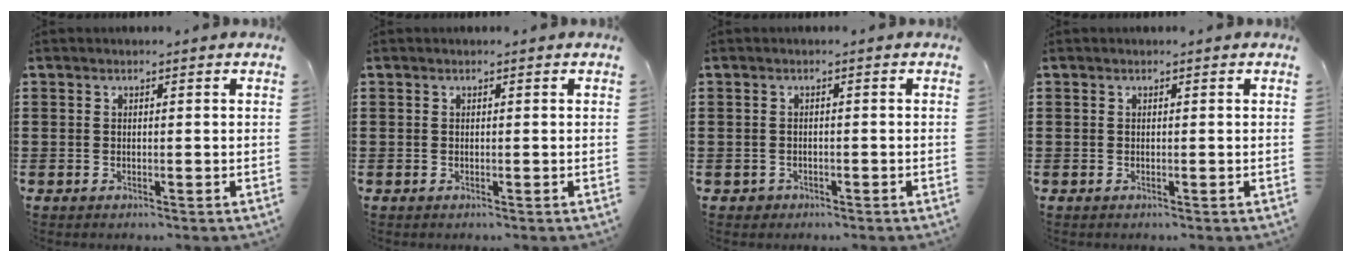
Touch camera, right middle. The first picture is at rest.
{"total": 0.0}
{"total": 0.7, "force": [-0.5, 0.5, 0.0], "torque": [-0.003, 0.002, -0.012]}
{"total": 0.0}